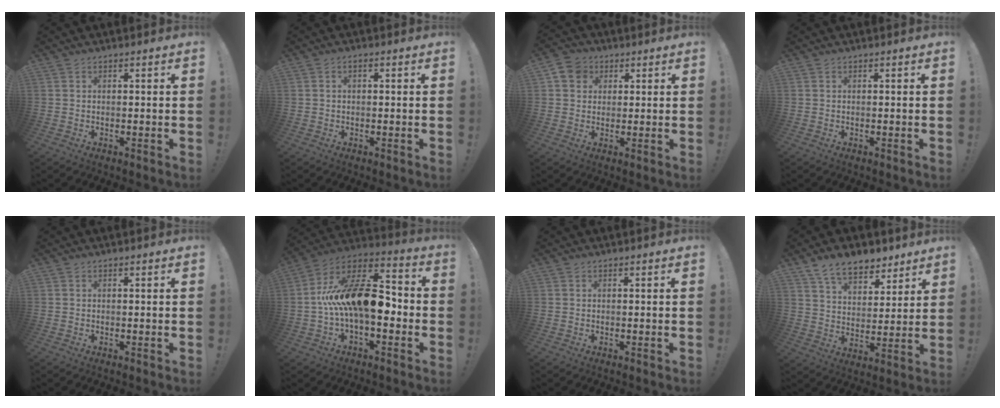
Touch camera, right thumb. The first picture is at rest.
{"total": 1.1, "force": [-0.4, 0.7, 0.7], "torque": [-0.011, 0.003, -0.008]}
{"total": 6.7, "force": [2.7, 5.8, 2.2], "torque": [-0.035, -0.003, 0.054]}
{"total": 0.0}
{"total": 0.0}
{"total": 19.4, "force": [-1.3, 9.8, 16.7], "torque": [-0.292, 0.012, -0.017]}
{"total": 0.0}
{"total": 11.5, "force": [8.6, 6.1, 4.7], "torque": [-0.073, -0.053, 0.163]}